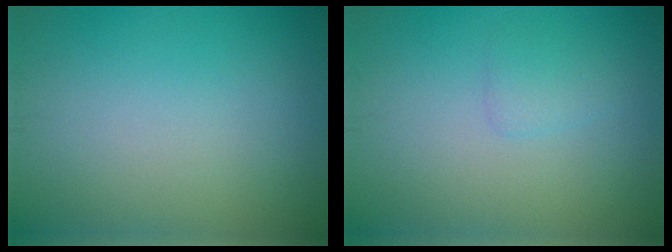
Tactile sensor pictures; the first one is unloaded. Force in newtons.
{"total": 1.1, "press": 1.1, "slide": 0.1}